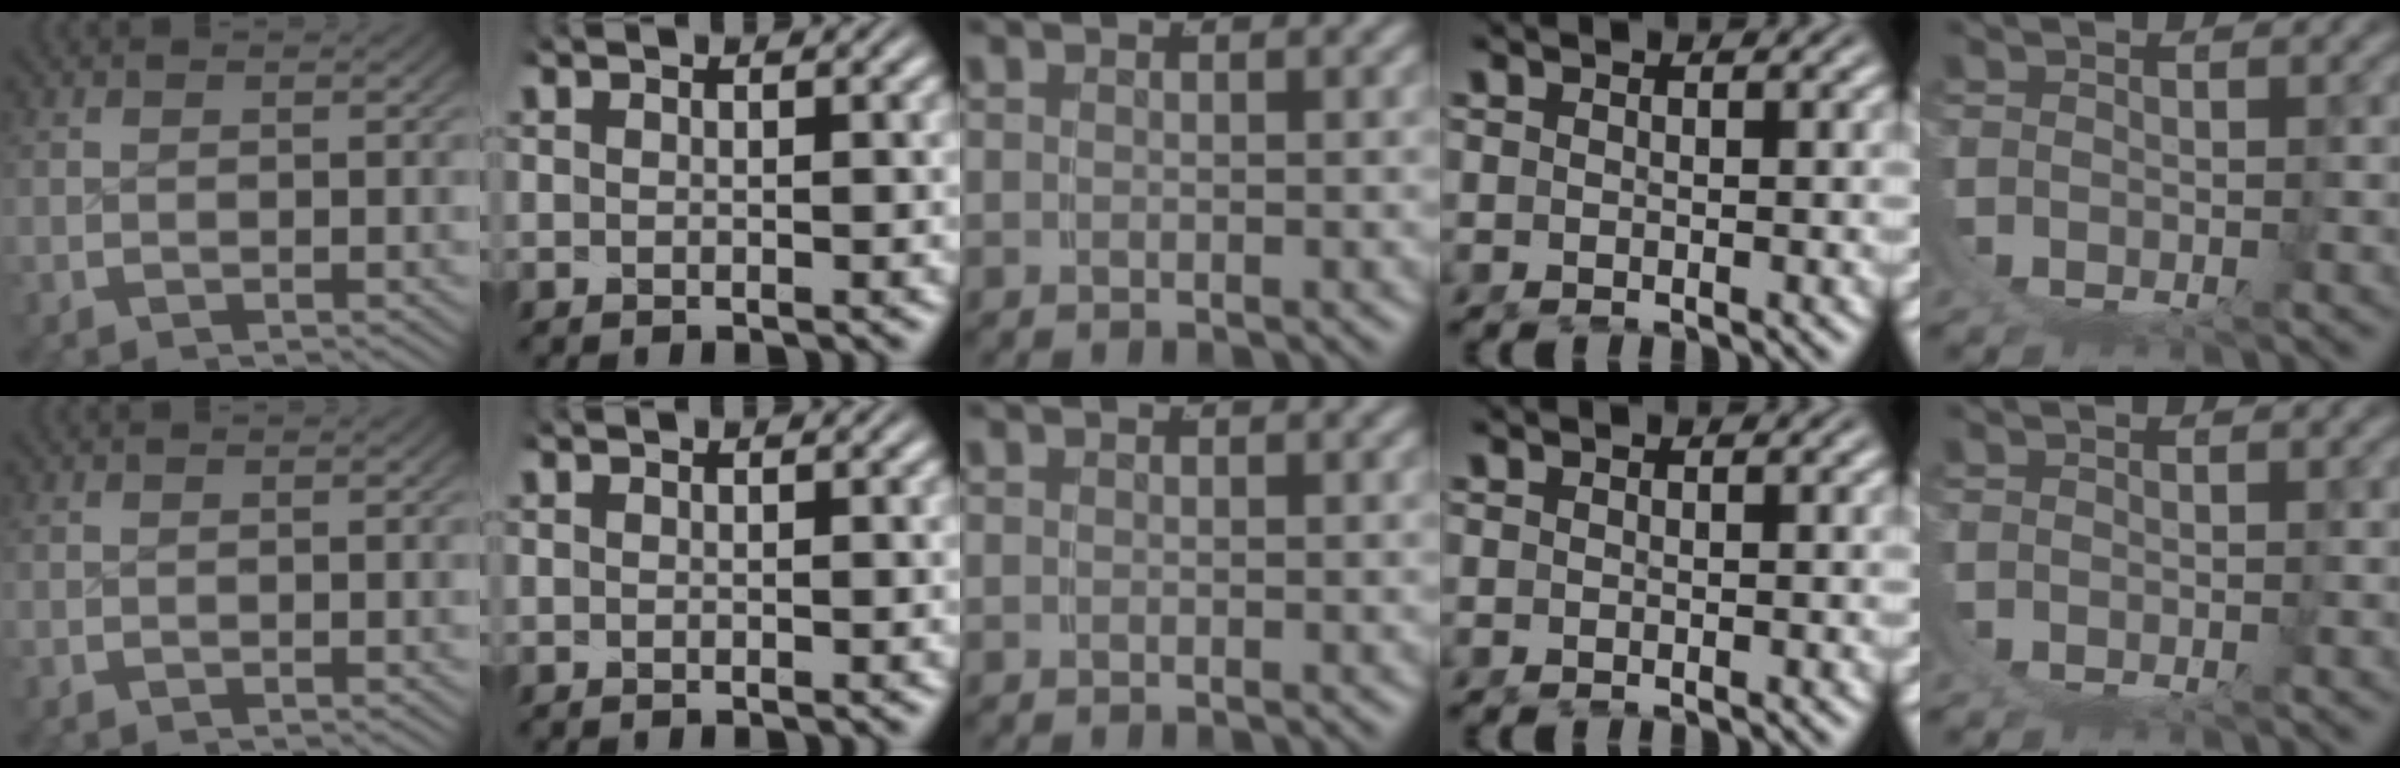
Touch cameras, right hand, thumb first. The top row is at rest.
{}